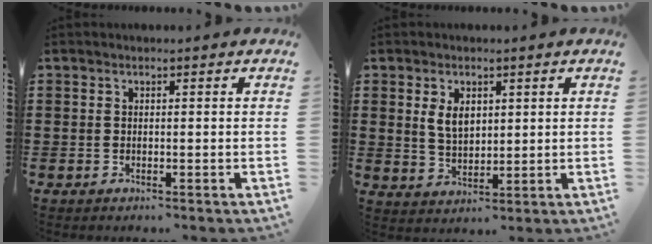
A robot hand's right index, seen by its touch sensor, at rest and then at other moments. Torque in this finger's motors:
{"motor_torque": [0.47, -0.34, 0.17, 0.08]}